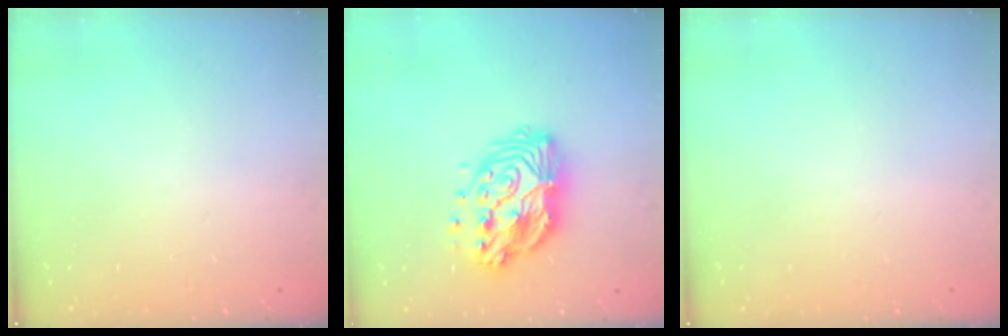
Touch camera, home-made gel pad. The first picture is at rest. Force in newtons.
{"total": 15.1, "press": 15.0, "slide": 1.2}
{"total": 0.0}